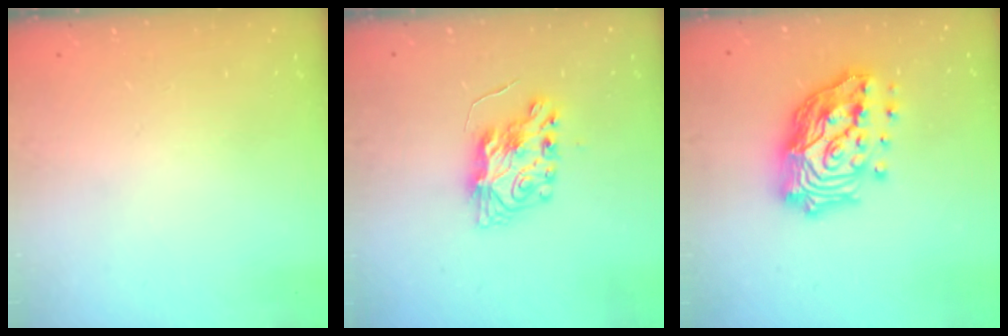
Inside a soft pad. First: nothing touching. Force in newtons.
{"total": 9.1, "press": 9.0, "slide": 0.8}
{"total": 22.7, "press": 22.6, "slide": 1.9}